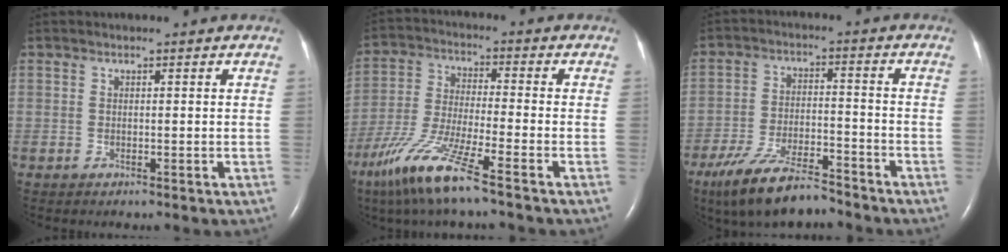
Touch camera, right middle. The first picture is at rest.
{"total": 11.4, "force": [-7.5, 0.2, 8.6], "torque": [-0.187, -0.033, -0.151]}
{"total": 11.9, "force": [-9.4, 2.7, 6.7], "torque": [-0.126, -0.019, -0.169]}